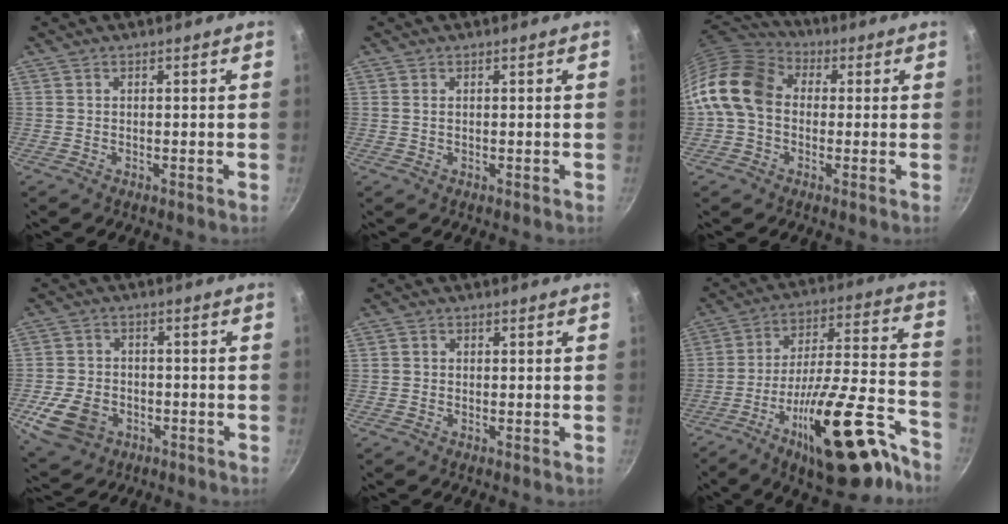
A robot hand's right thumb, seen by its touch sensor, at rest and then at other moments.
{"total": 0.7, "force": [0.2, 0.4, 0.5], "torque": [-0.010, 0.001, 0.004]}
{"total": 13.6, "force": [0.5, 10.6, 8.6], "torque": [-0.135, 0.029, -0.011]}
{"total": 10.4, "force": [-3.6, 7.9, 5.8], "torque": [-0.102, 0.020, -0.056]}
{"total": 1.1, "force": [0.0, 1.1, 0.2], "torque": [0.000, 0.004, -0.002]}
{"total": 25.5, "force": [-14.9, 8.4, 19.0], "torque": [-0.240, 0.093, -0.235]}